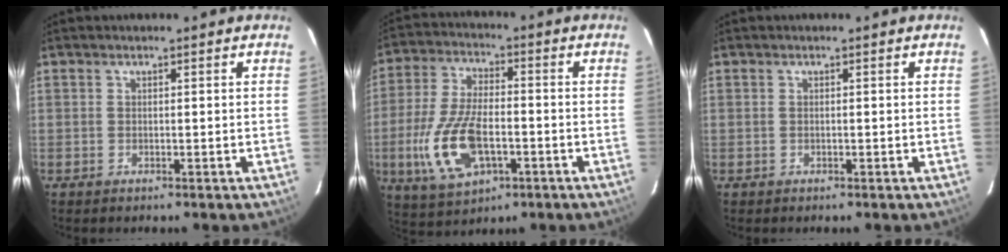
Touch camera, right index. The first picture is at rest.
{"total": 14.7, "force": [-4.2, 7.1, 12.1], "torque": [-0.266, -0.006, -0.070]}
{"total": 0.0}